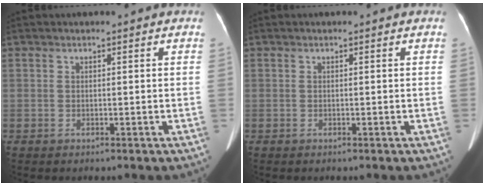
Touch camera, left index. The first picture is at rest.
{"total": 0.0}